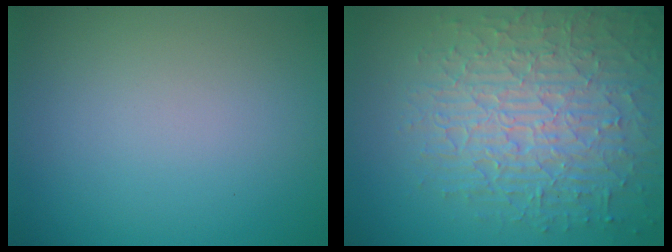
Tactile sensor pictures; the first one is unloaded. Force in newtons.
{"total": 8.6, "press": 6.1, "slide": 6.1}